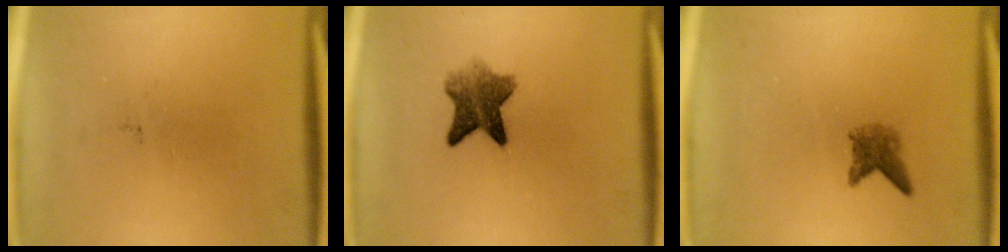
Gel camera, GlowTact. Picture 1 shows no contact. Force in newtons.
{"total": 6.4}
{"total": 2.3}